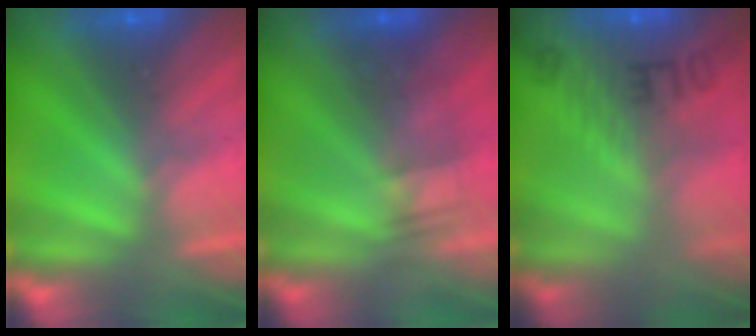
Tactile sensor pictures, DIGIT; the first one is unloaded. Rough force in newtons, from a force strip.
{"total": 2.2}
{"total": 7.7}